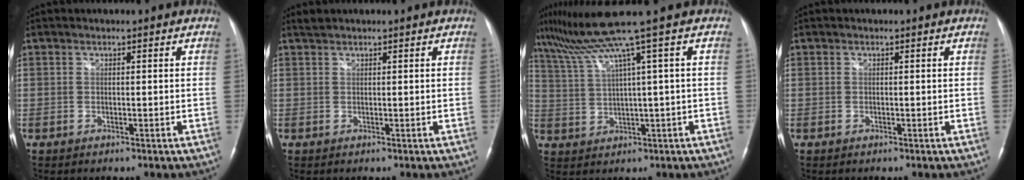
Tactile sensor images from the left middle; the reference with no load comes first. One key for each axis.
{"total": 0.8, "fx": 0.8, "fy": 0.1, "fz": 0.1, "tx": -0.008, "ty": 0.011, "tz": 0.019}
{"total": 7.8, "fx": 5.2, "fy": -2.7, "fz": 5.2, "tx": -0.103, "ty": 0.019, "tz": 0.101}
{"total": 0.0}